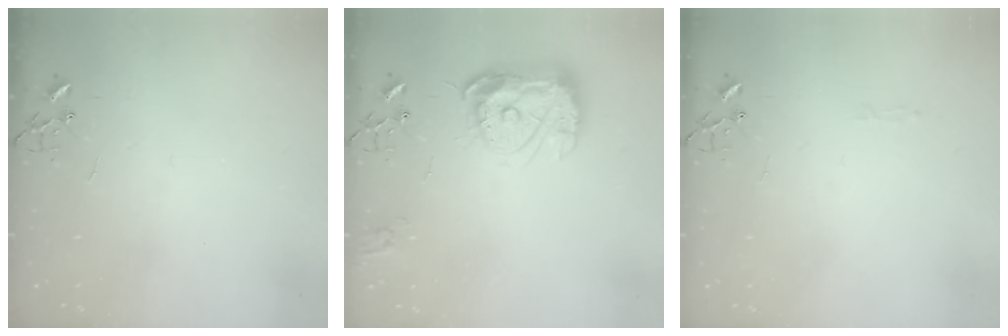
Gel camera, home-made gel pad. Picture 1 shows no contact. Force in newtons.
{"total": 15.9, "press": 15.8, "slide": 1.5}
{"total": 2.6, "press": 2.6, "slide": 0.3}